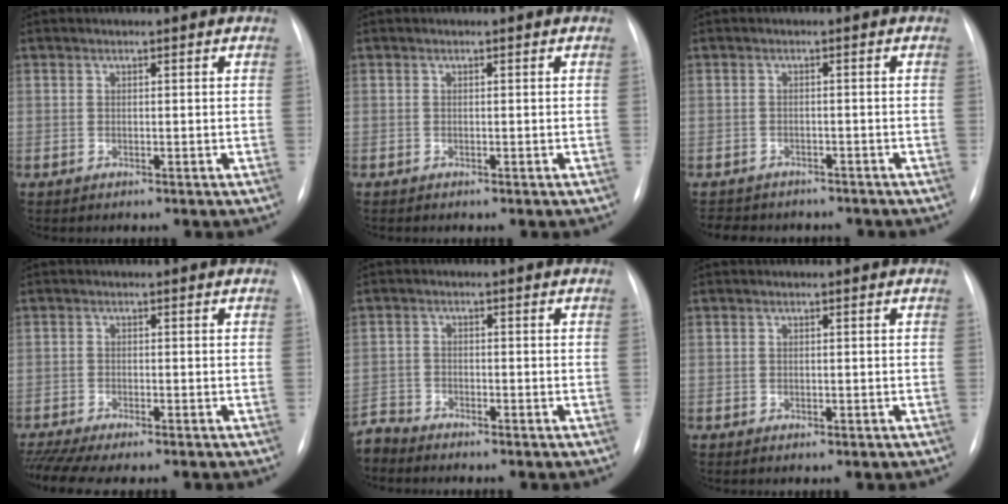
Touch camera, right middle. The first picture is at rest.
{"total": 0.0}
{"total": 8.0, "force": [-6.9, 3.2, 2.3], "torque": [-0.045, 0.002, -0.086]}
{"total": 6.7, "force": [-5.6, 0.8, 3.7], "torque": [-0.065, -0.007, -0.088]}
{"total": 3.1, "force": [-3.0, 0.3, -0.6], "torque": [0.018, -0.010, -0.058]}
{"total": 0.6, "force": [-0.3, 0.3, 0.4], "torque": [-0.012, -0.004, -0.001]}